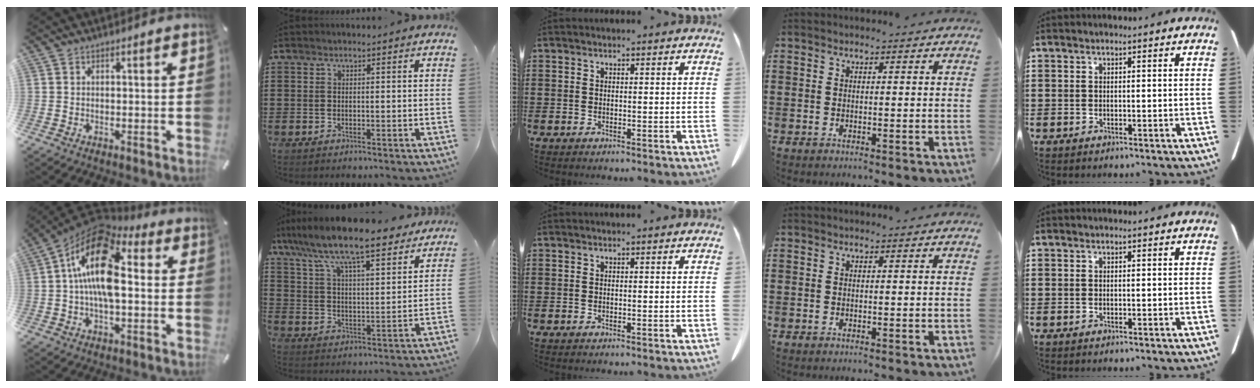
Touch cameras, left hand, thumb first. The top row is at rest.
{"thumb": {"total": 17.1, "force": [1.7, 9.0, 14.5], "torque": [-0.264, -0.008, 0.029]}, "index": {"total": 9.7, "force": [8.6, 0.8, 4.5], "torque": [-0.121, -0.046, 0.144]}}